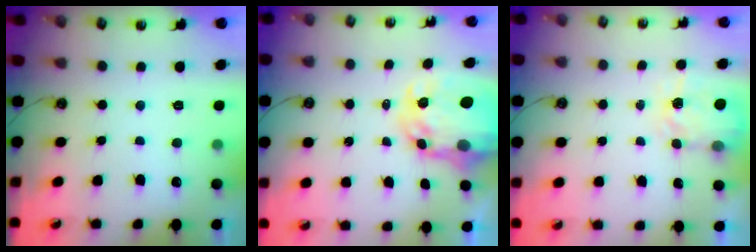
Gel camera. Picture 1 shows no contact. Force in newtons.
{"total": 8.6, "press": 8.5, "slide": 0.8}
{"total": 3.9, "press": 3.8, "slide": 0.7}